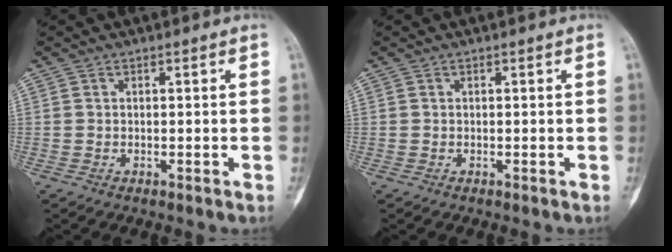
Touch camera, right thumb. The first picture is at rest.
{"total": 0.0}